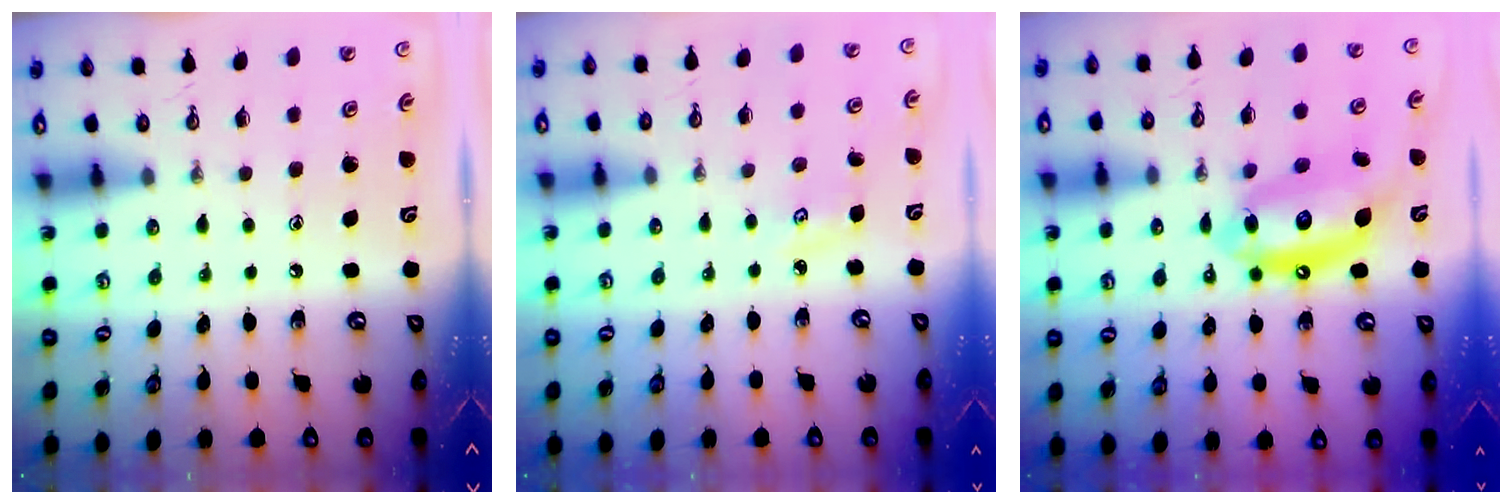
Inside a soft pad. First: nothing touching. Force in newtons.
{"total": 2.9, "press": 2.9, "slide": 0.4}
{"total": 14.1, "press": 14.0, "slide": 1.1}